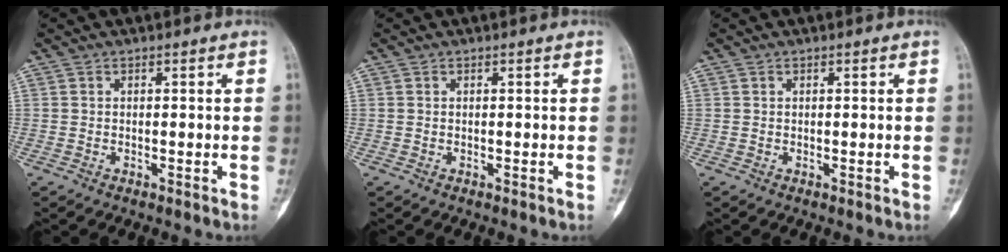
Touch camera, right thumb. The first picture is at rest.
{"total": 0.0}
{"total": 0.0}